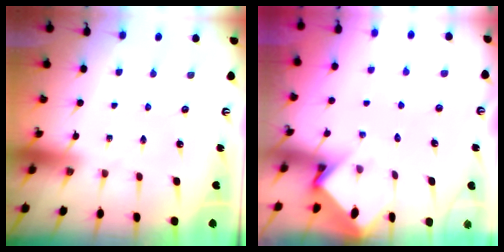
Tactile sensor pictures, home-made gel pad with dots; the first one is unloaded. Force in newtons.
{"total": 3.6, "press": 3.6, "slide": 0.2}